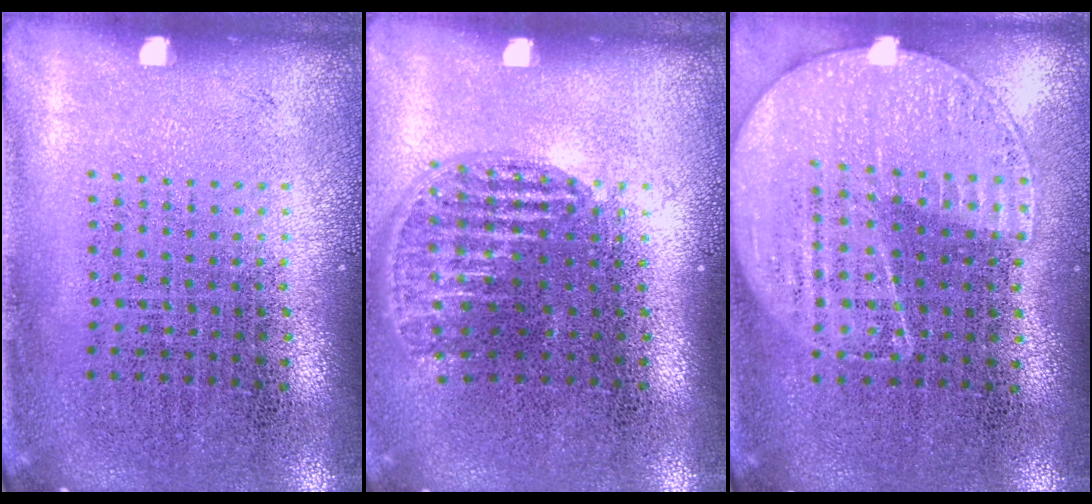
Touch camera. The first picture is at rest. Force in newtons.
{"total": 1.2, "press": 1.0, "slide": 0.5}
{"total": 1.1, "press": 1.0, "slide": 0.4}